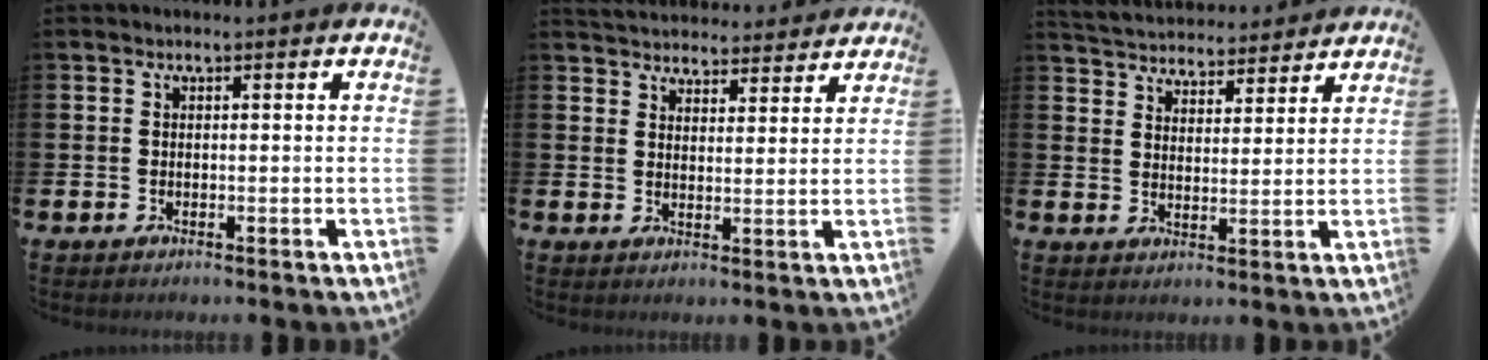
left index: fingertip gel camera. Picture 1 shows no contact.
{"total": 4.1, "force": [4.0, 0.8, -0.4], "torque": [-0.007, -0.029, 0.071]}
{"total": 4.5, "force": [4.4, 0.9, -0.4], "torque": [-0.019, -0.031, 0.080]}